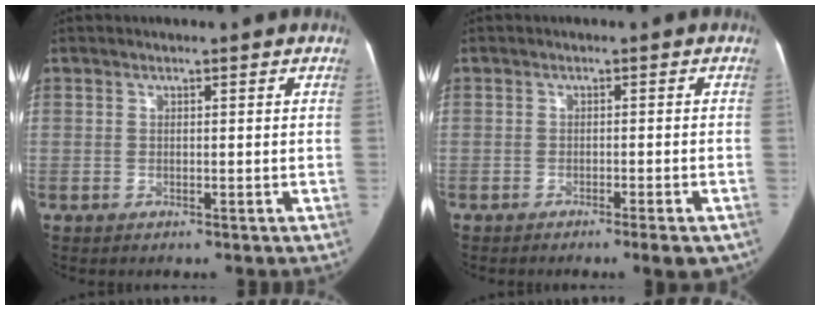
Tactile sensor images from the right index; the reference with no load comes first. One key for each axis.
{"total": 3.7, "fx": -2.5, "fy": 0.3, "fz": 2.7, "tx": -0.031, "ty": -0.003, "tz": -0.033}